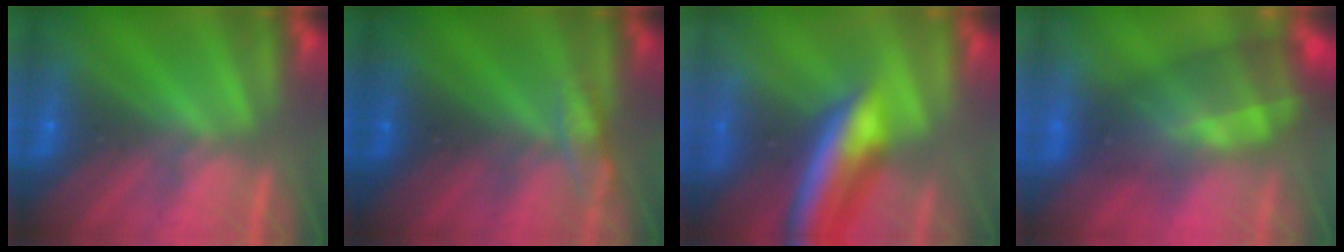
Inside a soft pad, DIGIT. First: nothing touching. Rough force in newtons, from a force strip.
{"total": 2.7}
{"total": 7.7}
{"total": 5.8}